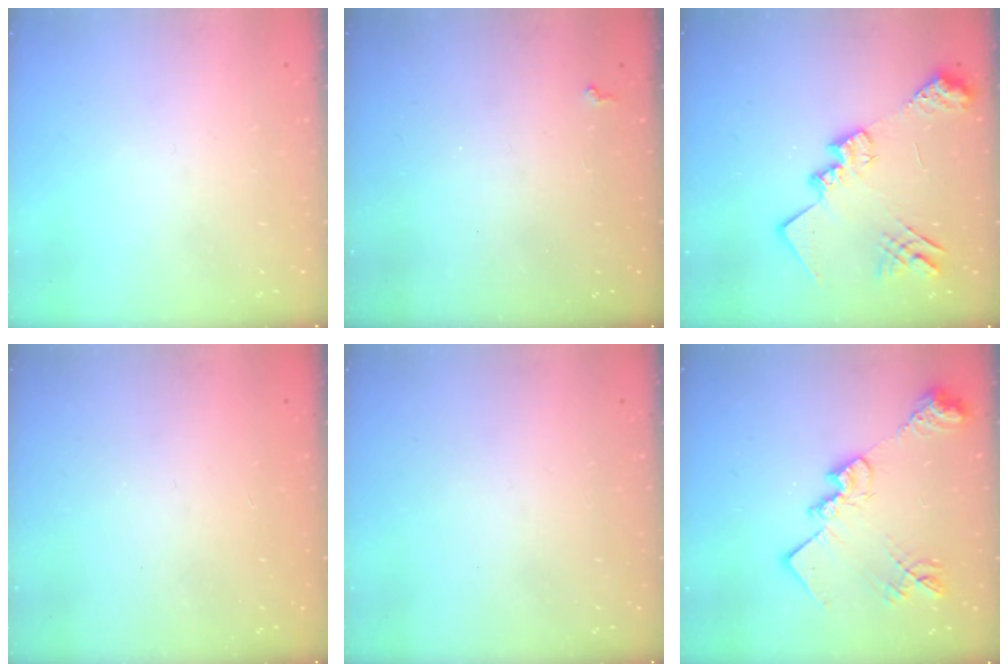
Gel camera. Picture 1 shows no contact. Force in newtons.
{"total": 0.8, "press": 0.8, "slide": 0.3}
{"total": 18.4, "press": 18.4, "slide": 1.6}
{"total": 1.5, "press": 1.2, "slide": 0.9}
{"total": 0.0}
{"total": 19.7, "press": 19.7, "slide": 1.4}